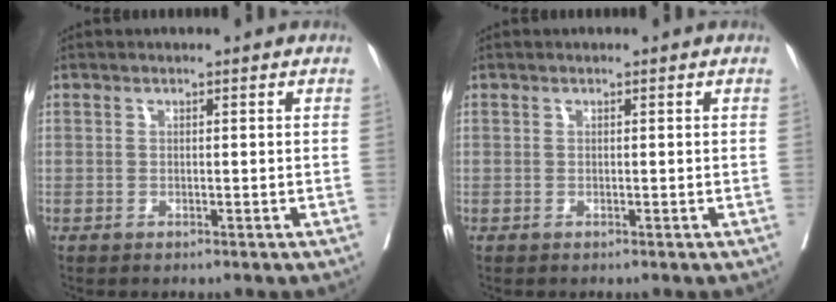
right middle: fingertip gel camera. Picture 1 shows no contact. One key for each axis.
{"total": 0.0}